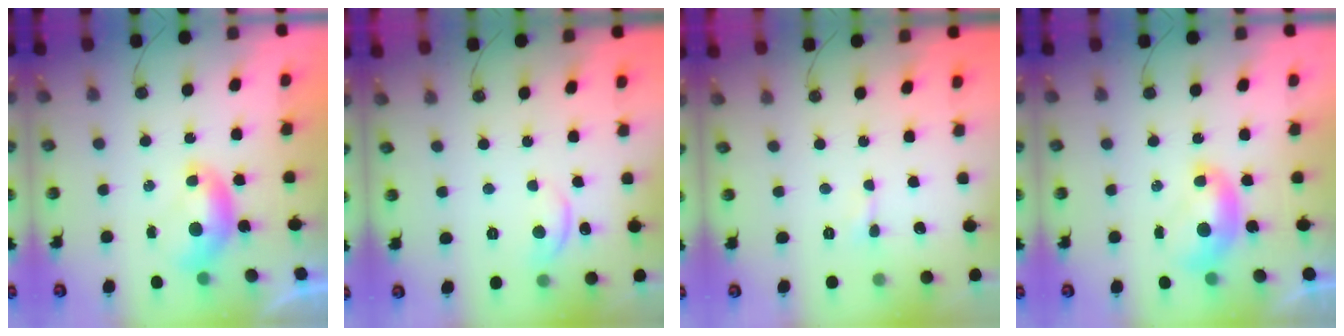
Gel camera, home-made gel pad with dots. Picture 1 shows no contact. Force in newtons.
{"total": 3.7, "press": 3.6, "slide": 0.5}
{"total": 0.8, "press": 0.8, "slide": 0.3}
{"total": 1.3, "press": 1.3, "slide": 0.1}